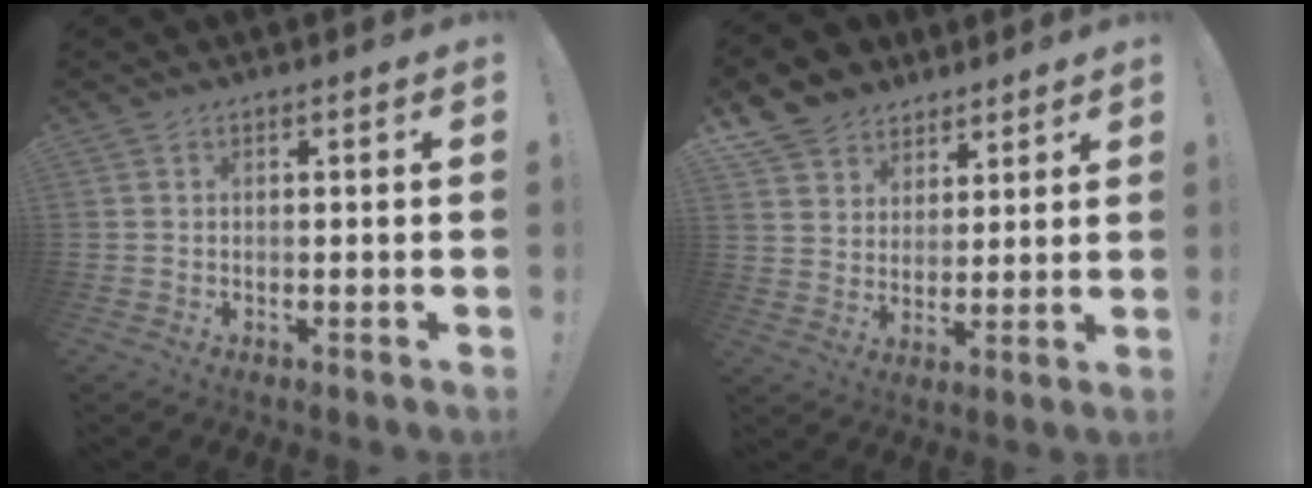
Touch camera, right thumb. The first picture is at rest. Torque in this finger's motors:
{"motor_torque": [-0.10, 0.43, -0.08, 0.45, 0.23]}